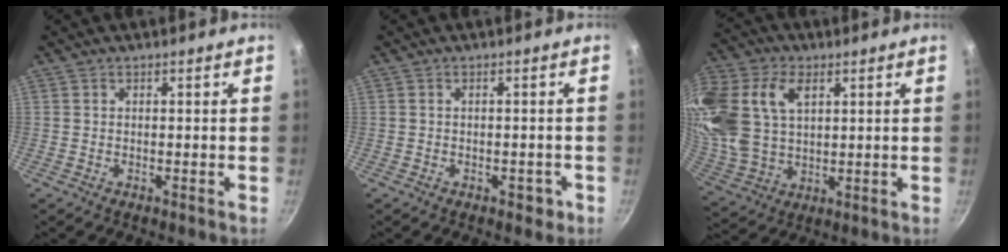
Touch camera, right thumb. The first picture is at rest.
{"total": 2.2, "force": [-1.0, 1.5, 1.3], "torque": [-0.002, 0.017, -0.004]}
{"total": 23.5, "force": [8.1, 15.9, 15.4], "torque": [-0.358, 0.013, 0.160]}